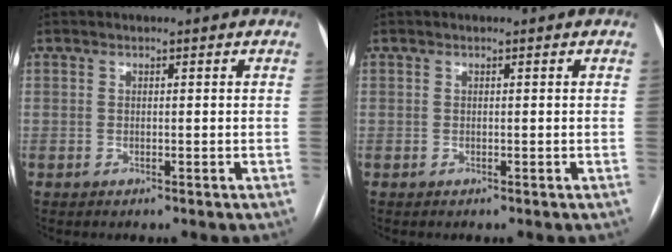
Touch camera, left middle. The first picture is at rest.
{"total": 0.0}